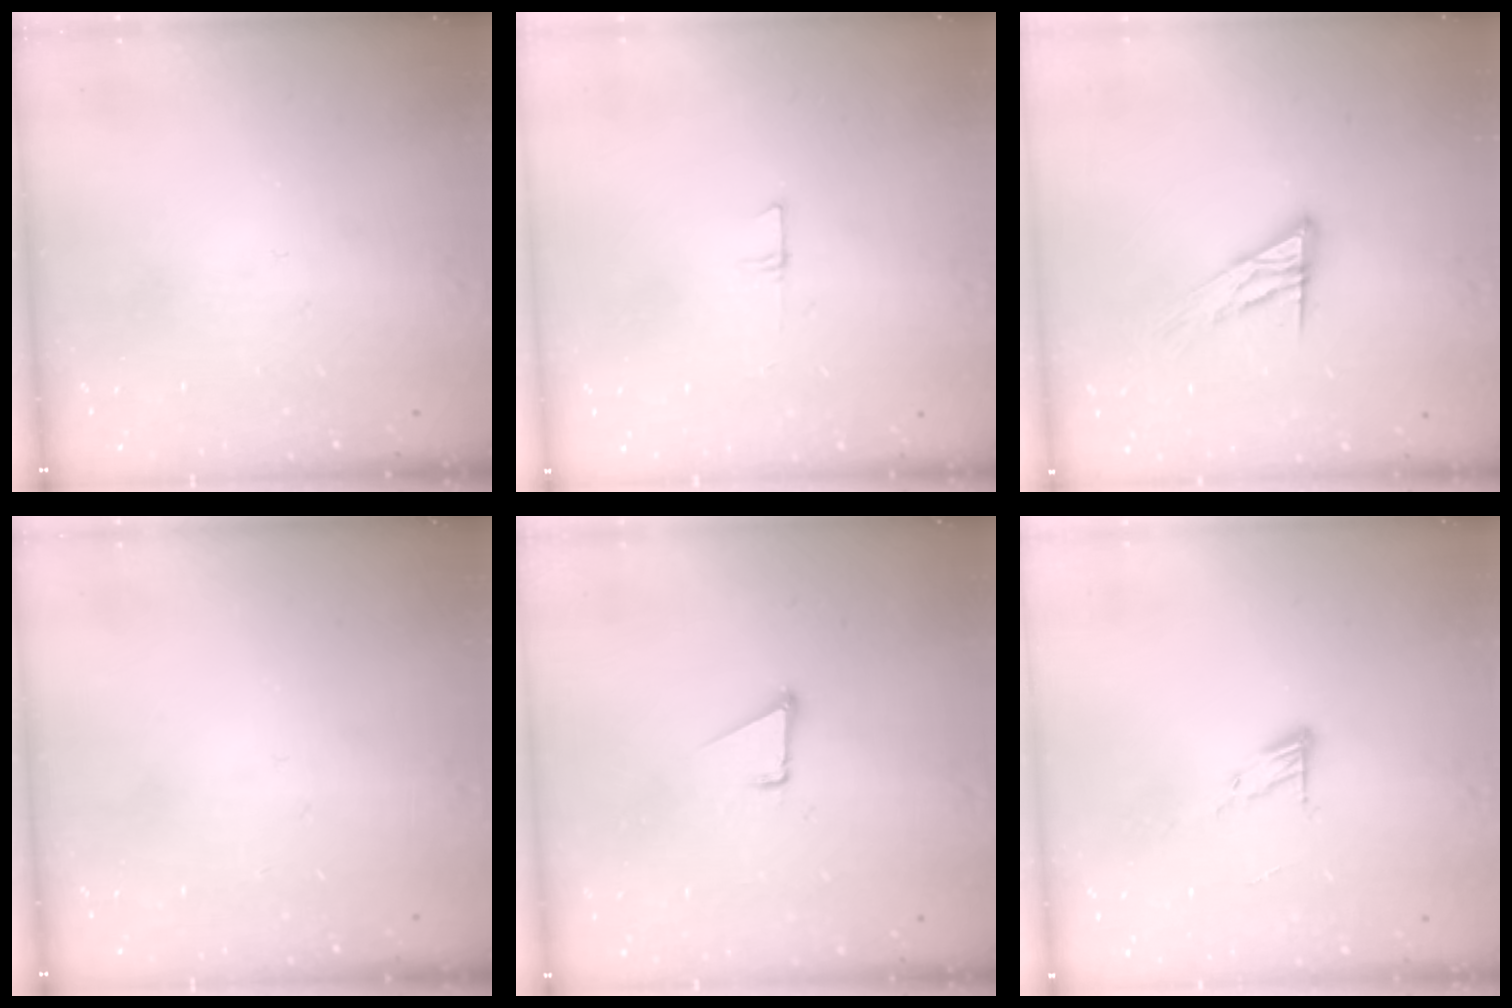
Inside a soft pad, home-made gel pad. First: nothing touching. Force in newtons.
{"total": 5.1, "press": 5.1, "slide": 0.4}
{"total": 12.0, "press": 12.0, "slide": 1.0}
{"total": 0.0}
{"total": 1.7, "press": 1.7, "slide": 0.1}
{"total": 5.9, "press": 5.9, "slide": 0.6}